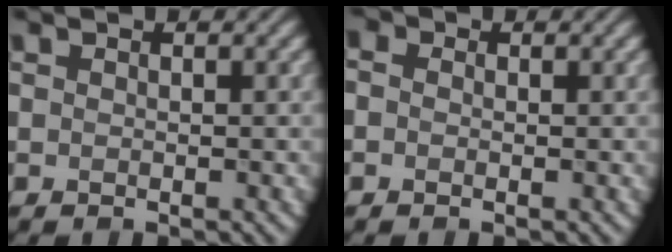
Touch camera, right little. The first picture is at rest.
{"total": 1.6, "force": [0.4, 1.3, 0.9], "torque": [-0.016, 0.003, -0.015]}